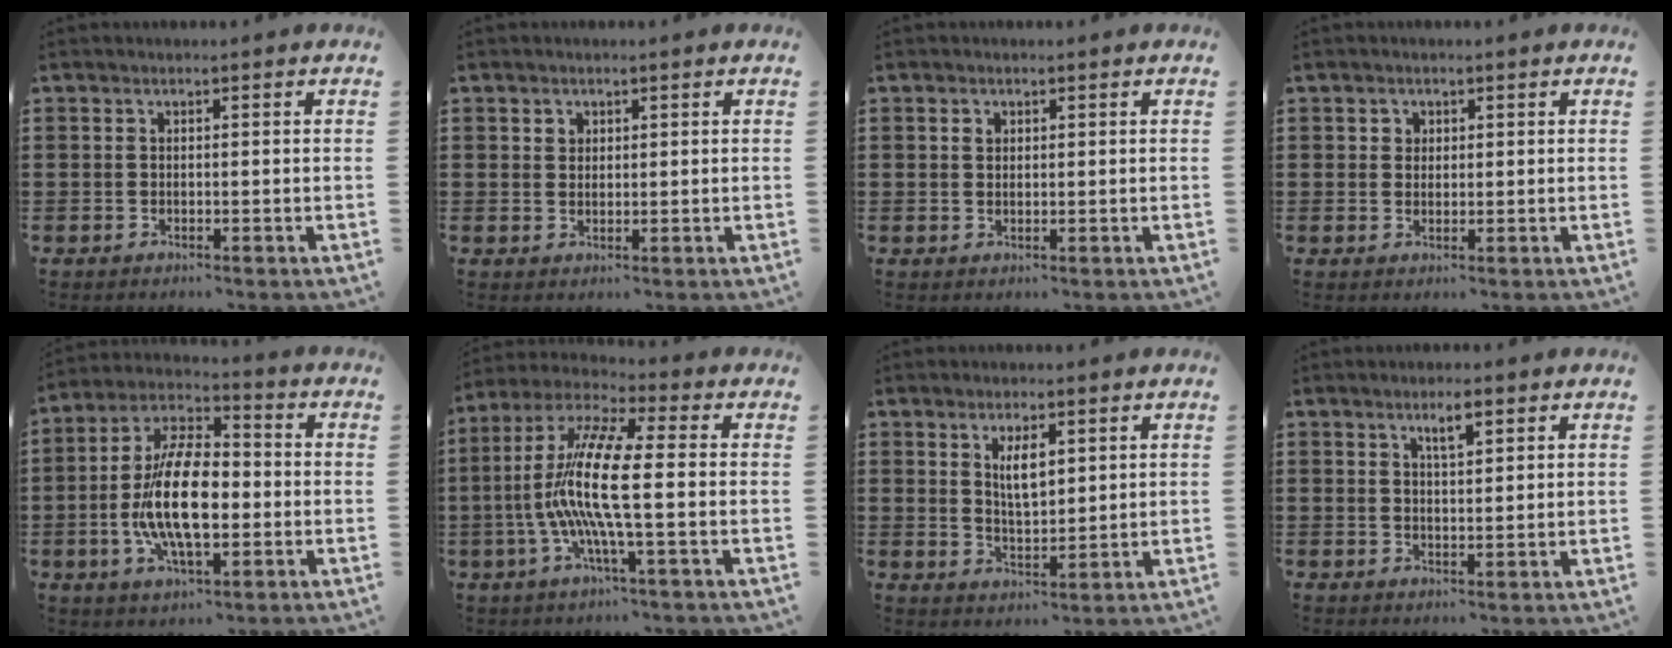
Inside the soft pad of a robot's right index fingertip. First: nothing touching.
{"total": 1.3, "force": [0.8, 1.0, 0.2], "torque": [-0.007, 0.003, 0.017]}
{"total": 0.9, "force": [0.4, 0.8, 0.4], "torque": [-0.009, 0.003, 0.008]}
{"total": 1.5, "force": [0.6, 1.3, 0.2], "torque": [-0.009, 0.006, 0.011]}
{"total": 13.7, "force": [-2.2, 6.6, 11.8], "torque": [-0.253, -0.007, -0.047]}
{"total": 12.3, "force": [-1.9, 2.3, 11.9], "torque": [-0.271, -0.015, -0.050]}
{"total": 4.3, "force": [1.8, 1.5, 3.7], "torque": [-0.062, -0.004, 0.027]}
{"total": 2.8, "force": [1.7, 0.5, 2.2], "torque": [-0.038, 0.000, 0.028]}